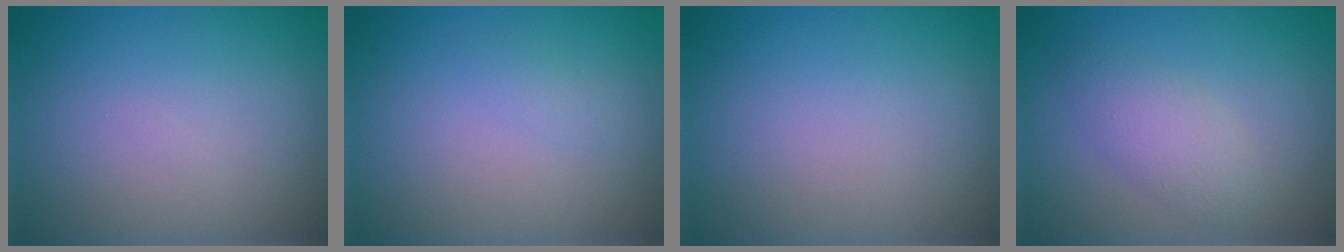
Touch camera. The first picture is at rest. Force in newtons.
{"total": 0.8, "press": 0.8, "slide": 0.0}
{"total": 0.0}
{"total": 2.7, "press": 2.7, "slide": 0.0}